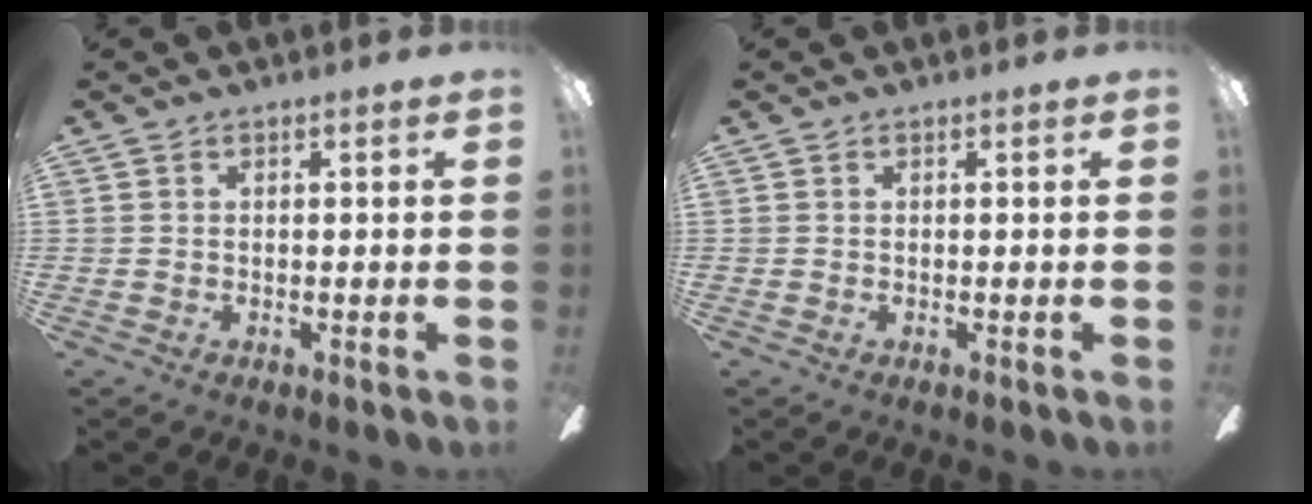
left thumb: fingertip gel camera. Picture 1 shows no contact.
{"total": 0.0}